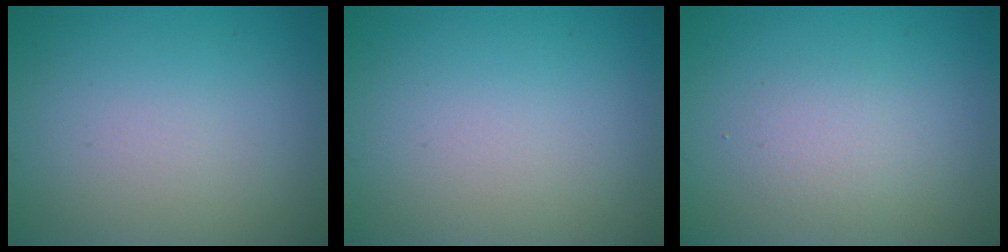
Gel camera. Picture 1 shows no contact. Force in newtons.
{"total": 0.0}
{"total": 1.7, "press": 1.7, "slide": 0.2}